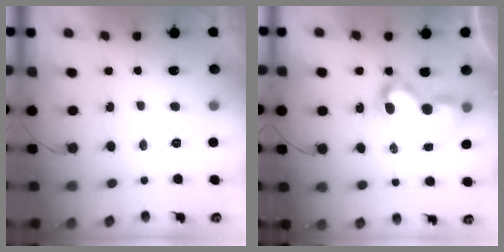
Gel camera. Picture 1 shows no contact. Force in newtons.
{"total": 10.0, "press": 10.0, "slide": 1.1}